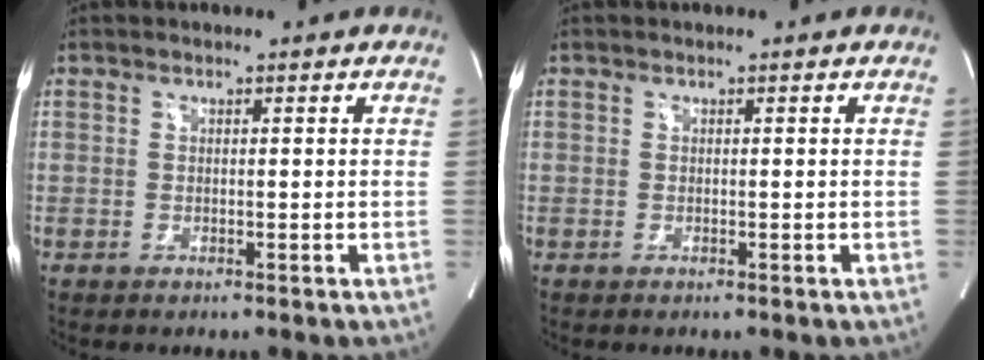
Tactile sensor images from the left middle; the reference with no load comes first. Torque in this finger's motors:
{"motor_torque": [0.45, -0.43, 0.10, 0.02]}